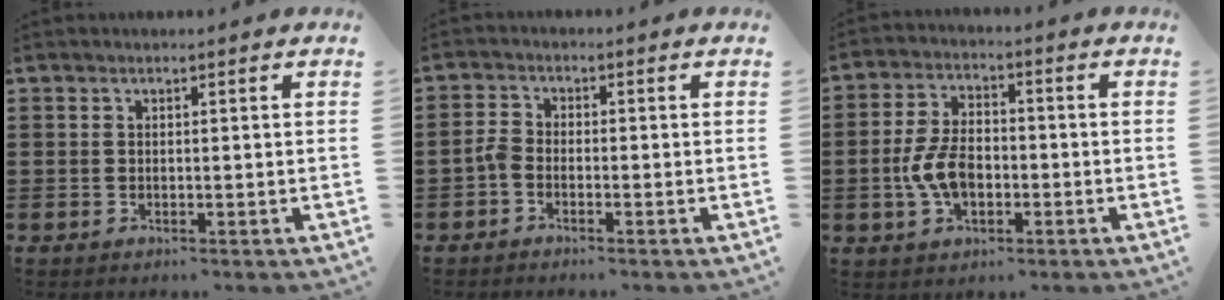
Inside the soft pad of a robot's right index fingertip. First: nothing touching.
{"total": 2.1, "force": [-1.3, 1.0, 1.3], "torque": [-0.043, 0.001, -0.030]}
{"total": 7.4, "force": [-1.6, 4.2, 5.8], "torque": [-0.138, -0.001, -0.035]}